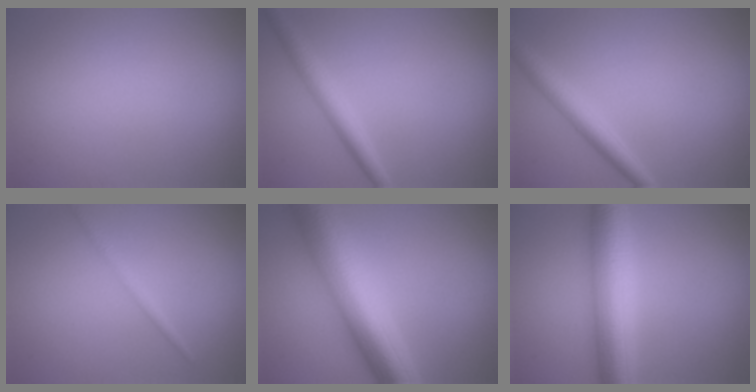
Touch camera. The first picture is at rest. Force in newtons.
{"total": 2.7, "press": 2.7, "slide": 0.1}
{"total": 2.8, "press": 2.8, "slide": 0.1}
{"total": 1.3, "press": 1.3, "slide": 0.0}
{"total": 10.3, "press": 10.3, "slide": 0.2}
{"total": 7.6, "press": 7.6, "slide": 0.1}